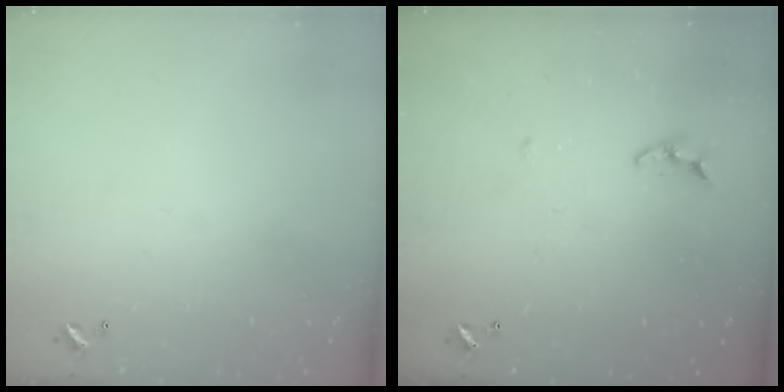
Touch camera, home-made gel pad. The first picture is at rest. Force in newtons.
{"total": 4.0, "press": 3.9, "slide": 0.5}